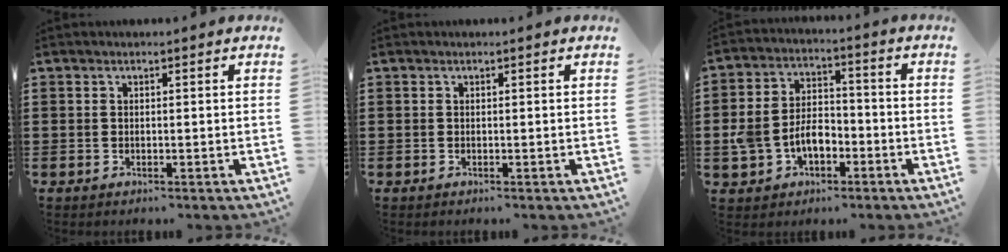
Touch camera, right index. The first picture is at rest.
{"total": 0.0}
{"total": 6.9, "force": [-2.4, 4.7, 4.5], "torque": [-0.113, 0.005, -0.052]}